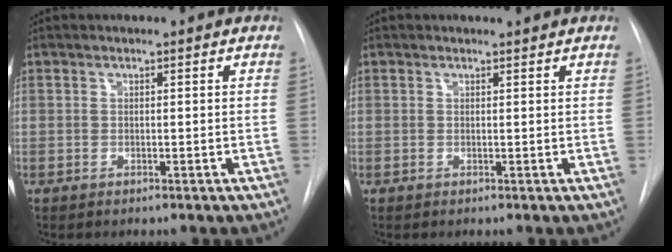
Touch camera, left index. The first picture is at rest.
{"total": 0.7, "force": [0.7, 0.0, -0.1], "torque": [-0.005, 0.001, 0.009]}